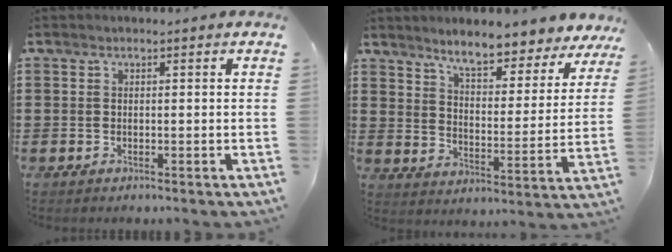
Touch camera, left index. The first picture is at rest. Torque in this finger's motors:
{"motor_torque": [1.28, -0.86, 0.68, 0.17]}